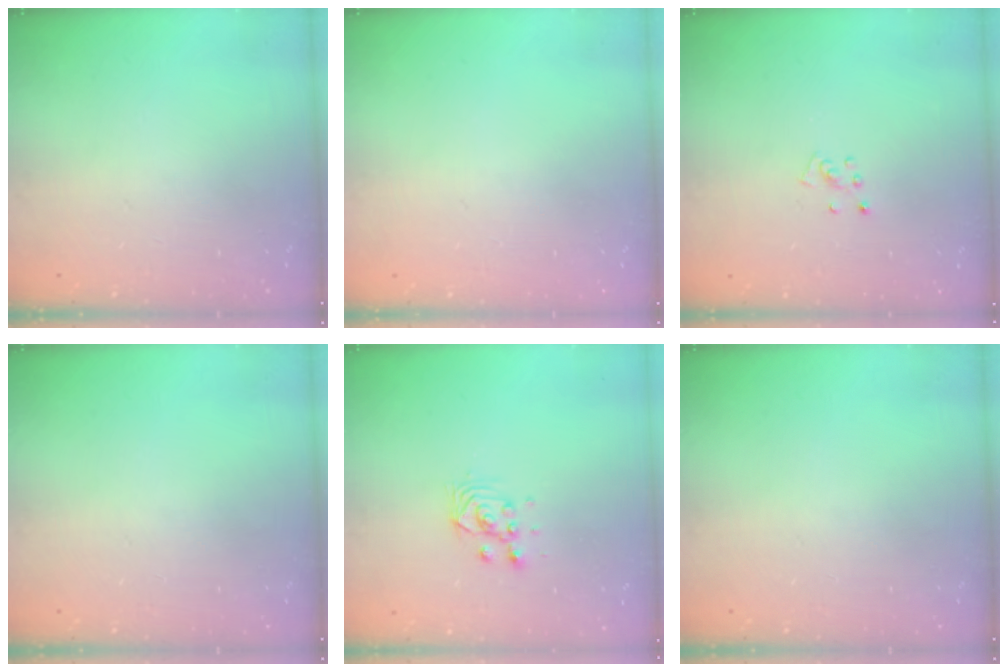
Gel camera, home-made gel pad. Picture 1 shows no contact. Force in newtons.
{"total": 0.0}
{"total": 3.7, "press": 3.7, "slide": 0.3}
{"total": 0.0}
{"total": 2.8, "press": 2.8, "slide": 0.2}
{"total": 0.0}